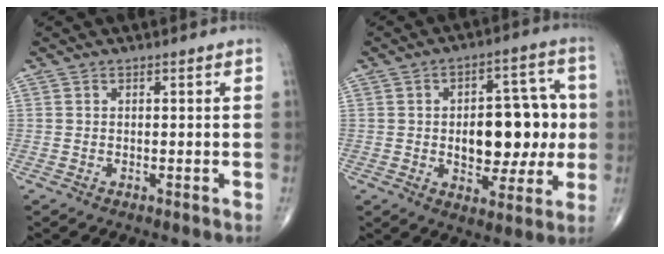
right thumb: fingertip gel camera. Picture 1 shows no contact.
{"total": 15.8, "force": [-0.2, 9.1, 12.9], "torque": [-0.130, 0.024, 0.003]}